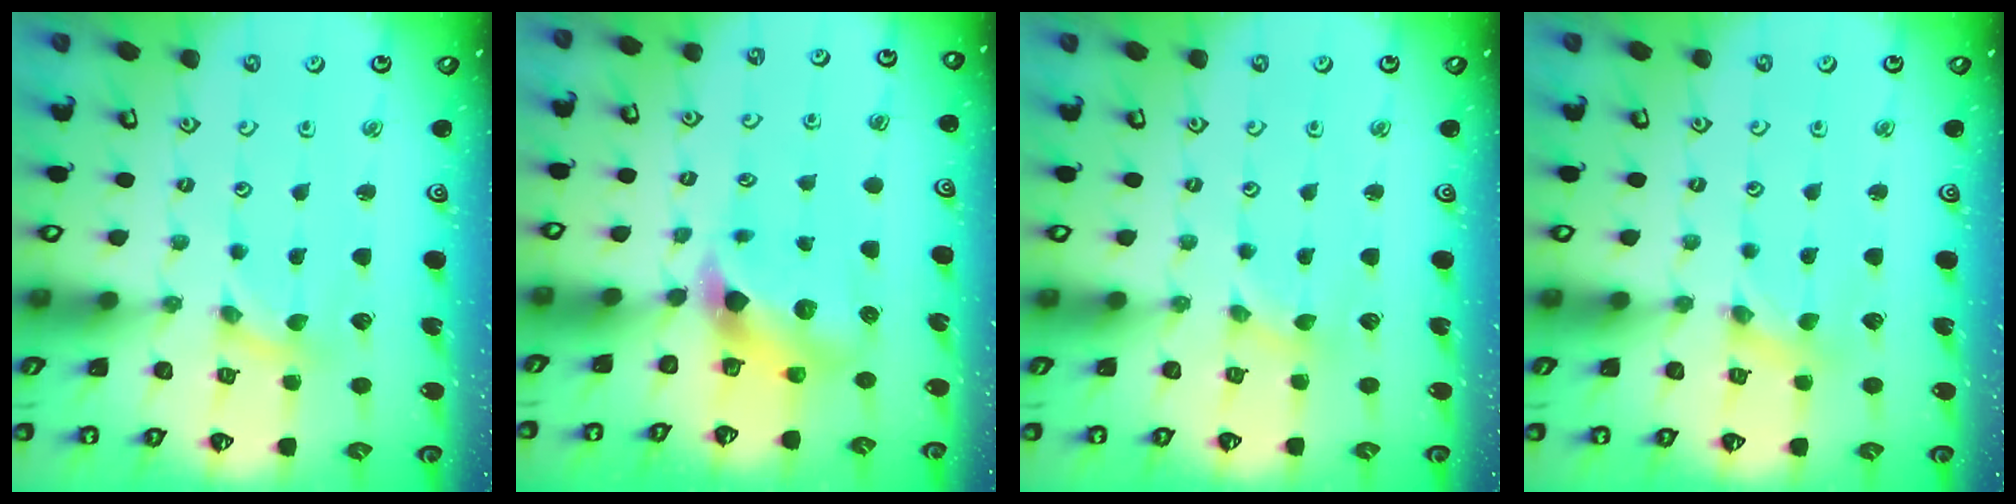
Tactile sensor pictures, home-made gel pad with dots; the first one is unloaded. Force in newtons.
{"total": 7.5, "press": 7.4, "slide": 1.0}
{"total": 0.7, "press": 0.7, "slide": 0.1}
{"total": 1.1, "press": 1.1, "slide": 0.2}